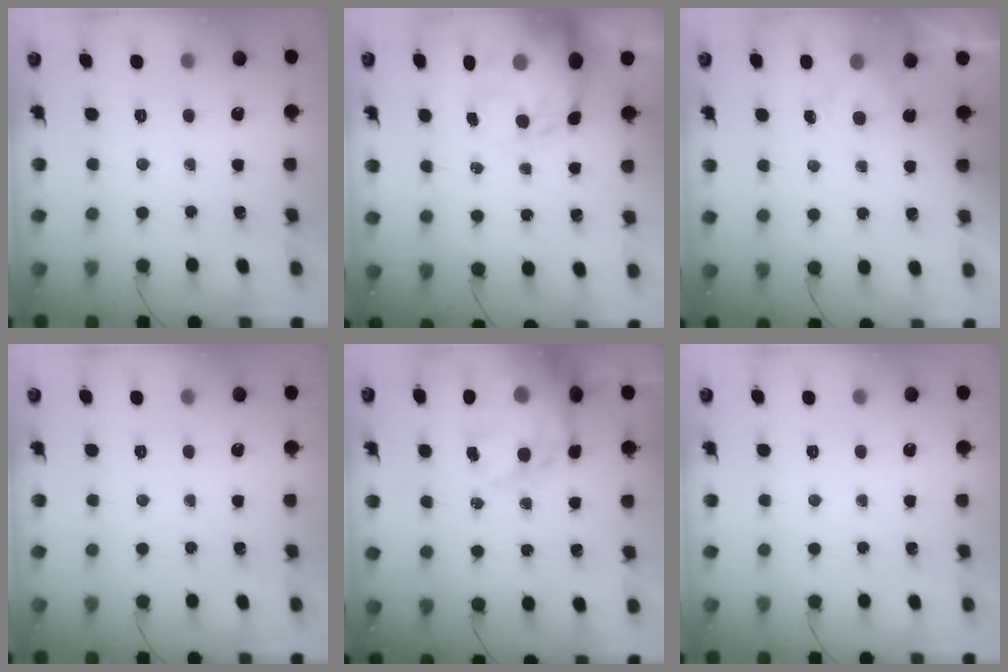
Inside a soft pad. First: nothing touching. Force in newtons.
{"total": 13.6, "press": 13.2, "slide": 3.4}
{"total": 1.9, "press": 1.5, "slide": 1.2}
{"total": 0.0}
{"total": 18.7, "press": 18.2, "slide": 4.2}
{"total": 0.0}